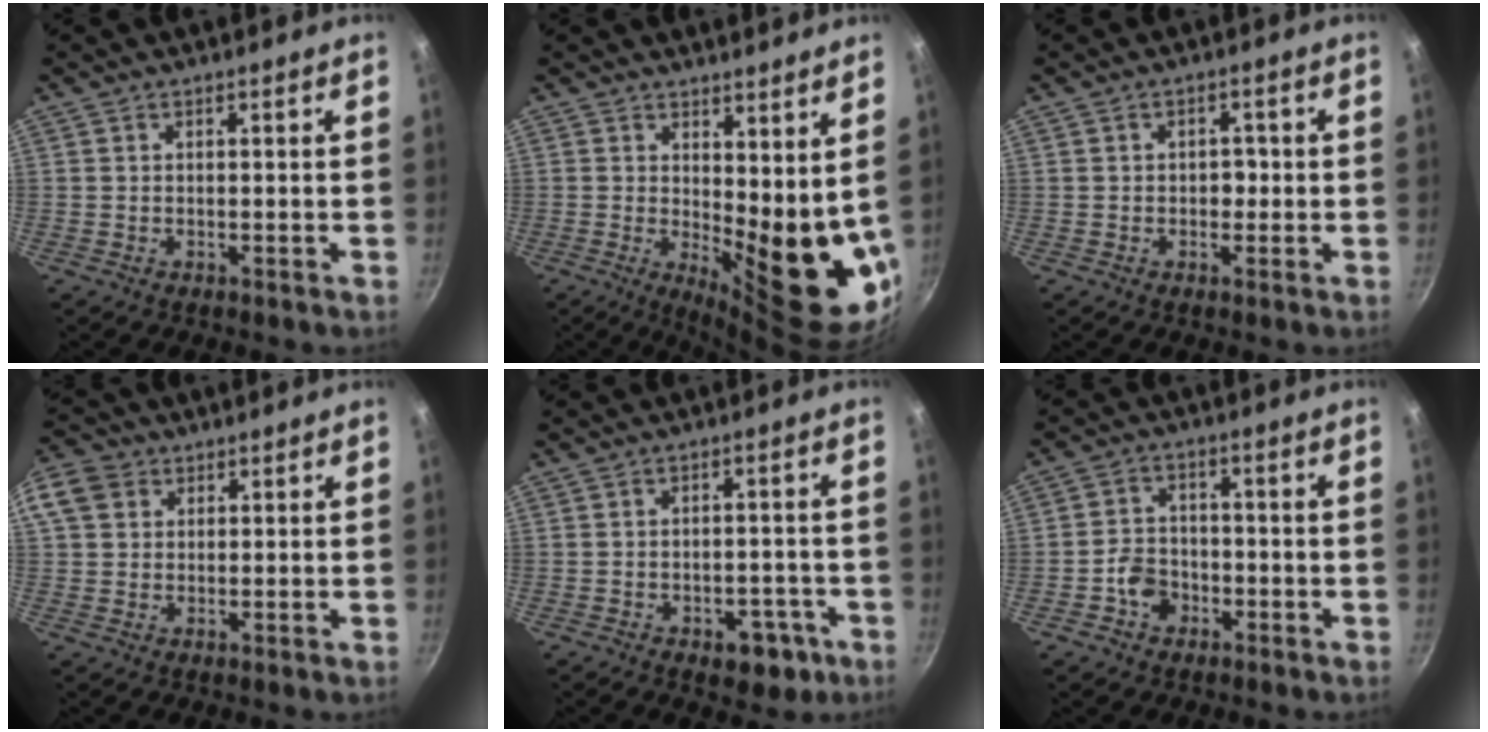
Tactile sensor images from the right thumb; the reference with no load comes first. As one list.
[{"total": 13.7, "force": [3.2, 5.3, 12.2], "torque": [-0.131, -0.052, 0.054]}, {"total": 2.5, "force": [-0.3, 1.9, 1.5], "torque": [-0.004, 0.007, -0.006]}, {"total": 9.9, "force": [3.2, 8.0, 4.8], "torque": [-0.099, 0.015, 0.049]}, {"total": 7.2, "force": [-3.4, 4.4, 4.5], "torque": [-0.028, 0.022, -0.033]}, {"total": 5.4, "force": [-2.4, 4.3, 2.2], "torque": [-0.020, 0.028, -0.046]}]